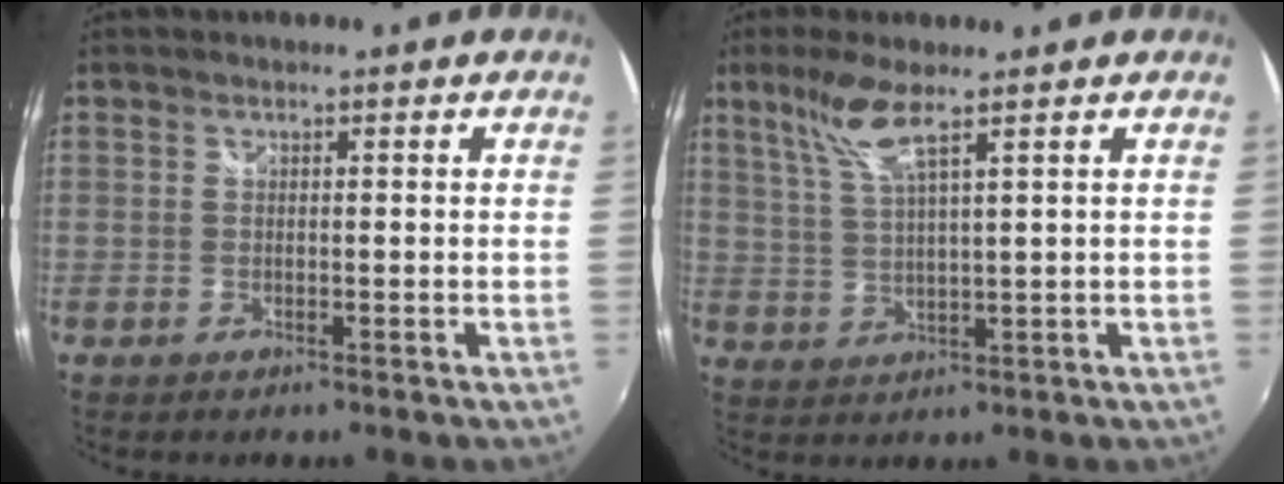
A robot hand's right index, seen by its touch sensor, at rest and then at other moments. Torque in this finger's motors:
{"motor_torque": [0.46, 0.30, 0.17, 0.10]}